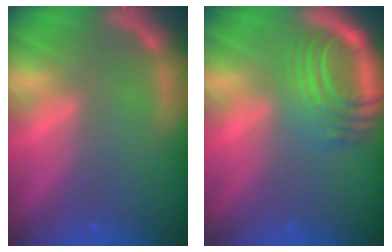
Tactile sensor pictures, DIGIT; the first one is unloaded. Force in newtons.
{"total": 8.1}